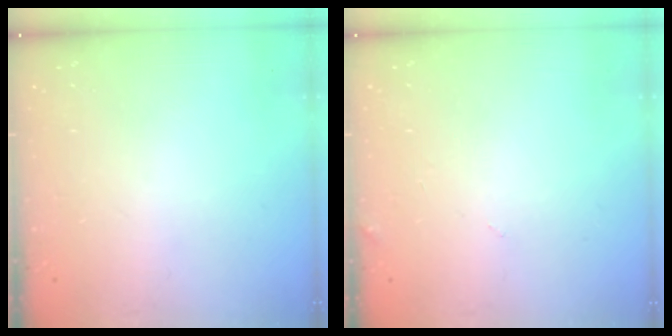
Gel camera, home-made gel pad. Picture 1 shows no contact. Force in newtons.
{"total": 2.2, "press": 2.2, "slide": 0.2}